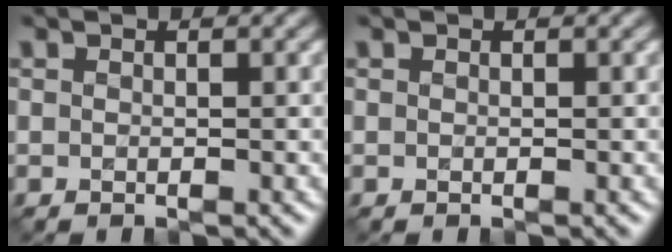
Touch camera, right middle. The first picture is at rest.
{"total": 0.0}